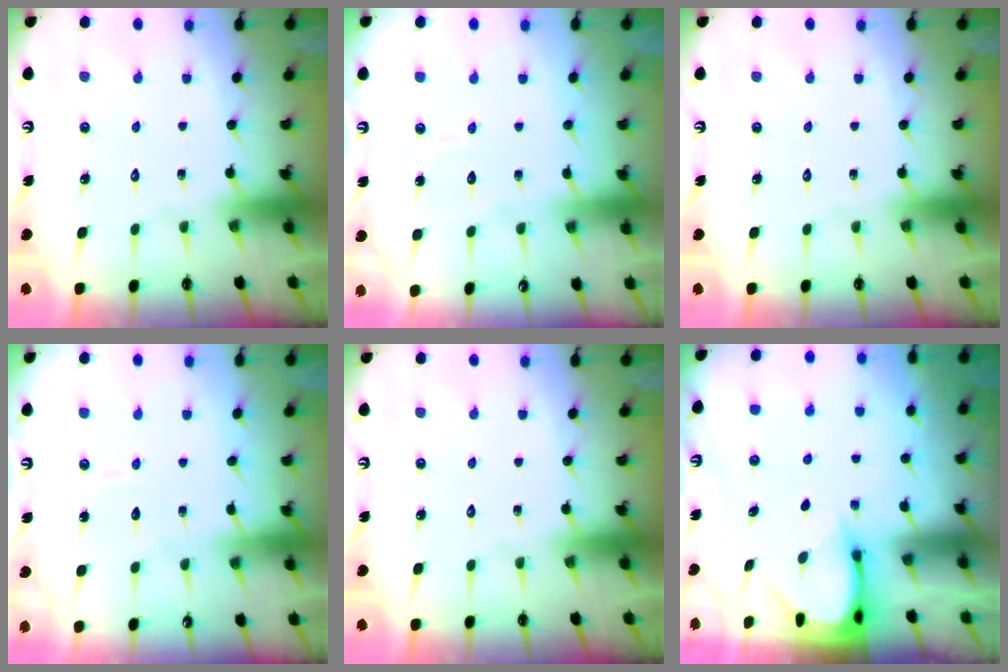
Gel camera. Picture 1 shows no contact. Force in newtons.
{"total": 3.9, "press": 3.9, "slide": 0.3}
{"total": 0.0}
{"total": 3.5, "press": 3.5, "slide": 0.3}
{"total": 0.0}
{"total": 3.7, "press": 3.7, "slide": 0.3}